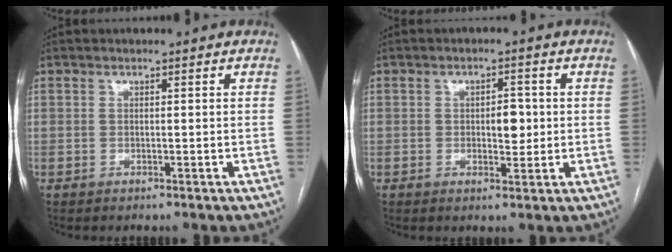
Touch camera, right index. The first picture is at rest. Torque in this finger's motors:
{"motor_torque": [0.32, 0.14, 0.06, 0.03]}